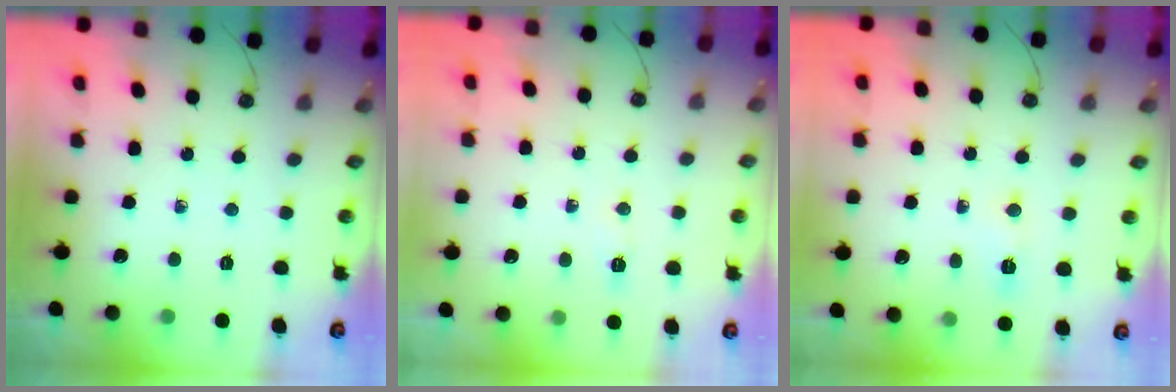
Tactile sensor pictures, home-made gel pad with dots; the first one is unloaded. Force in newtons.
{"total": 5.1, "press": 4.9, "slide": 1.5}
{"total": 4.9, "press": 4.8, "slide": 0.6}